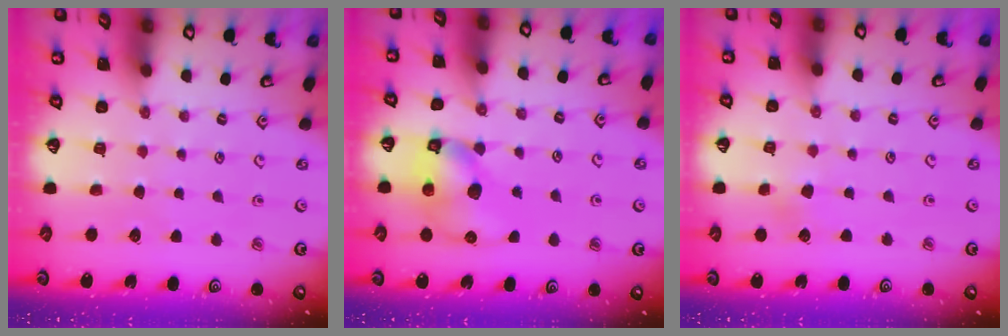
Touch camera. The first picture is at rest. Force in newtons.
{"total": 10.6, "press": 10.5, "slide": 1.7}
{"total": 2.9, "press": 2.8, "slide": 0.3}